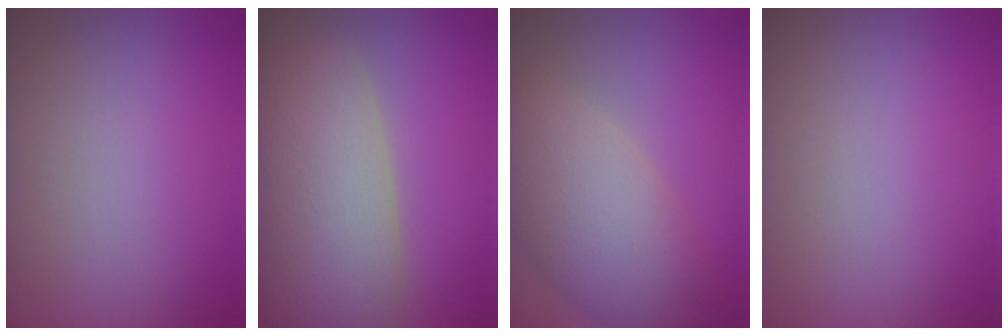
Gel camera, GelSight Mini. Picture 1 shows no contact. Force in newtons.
{"total": 11.6, "press": 11.6, "slide": 0.9}
{"total": 8.0, "press": 8.0, "slide": 0.7}
{"total": 0.0}